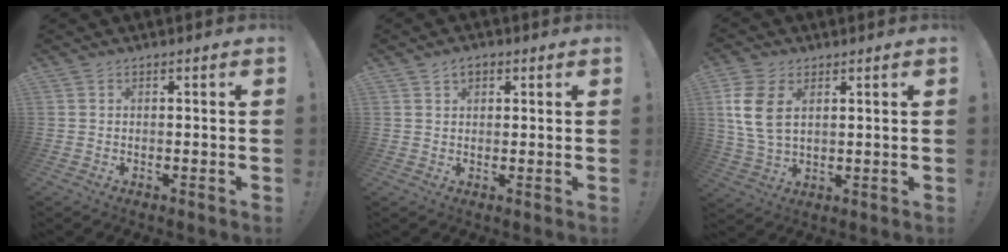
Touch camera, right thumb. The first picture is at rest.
{"total": 2.9, "force": [1.4, 1.9, 1.7], "torque": [-0.027, 0.000, 0.026]}
{"total": 10.6, "force": [3.6, 6.4, 7.6], "torque": [-0.164, -0.004, 0.070]}